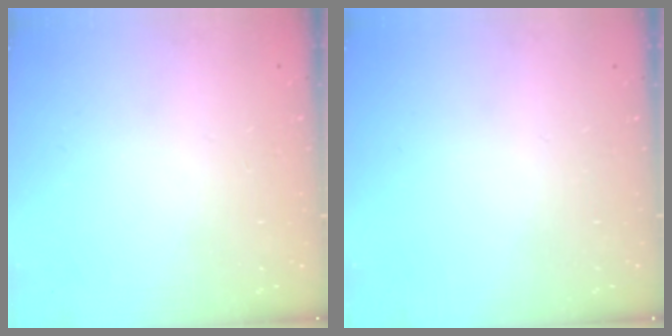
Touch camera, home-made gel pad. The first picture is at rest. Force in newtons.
{"total": 0.0}